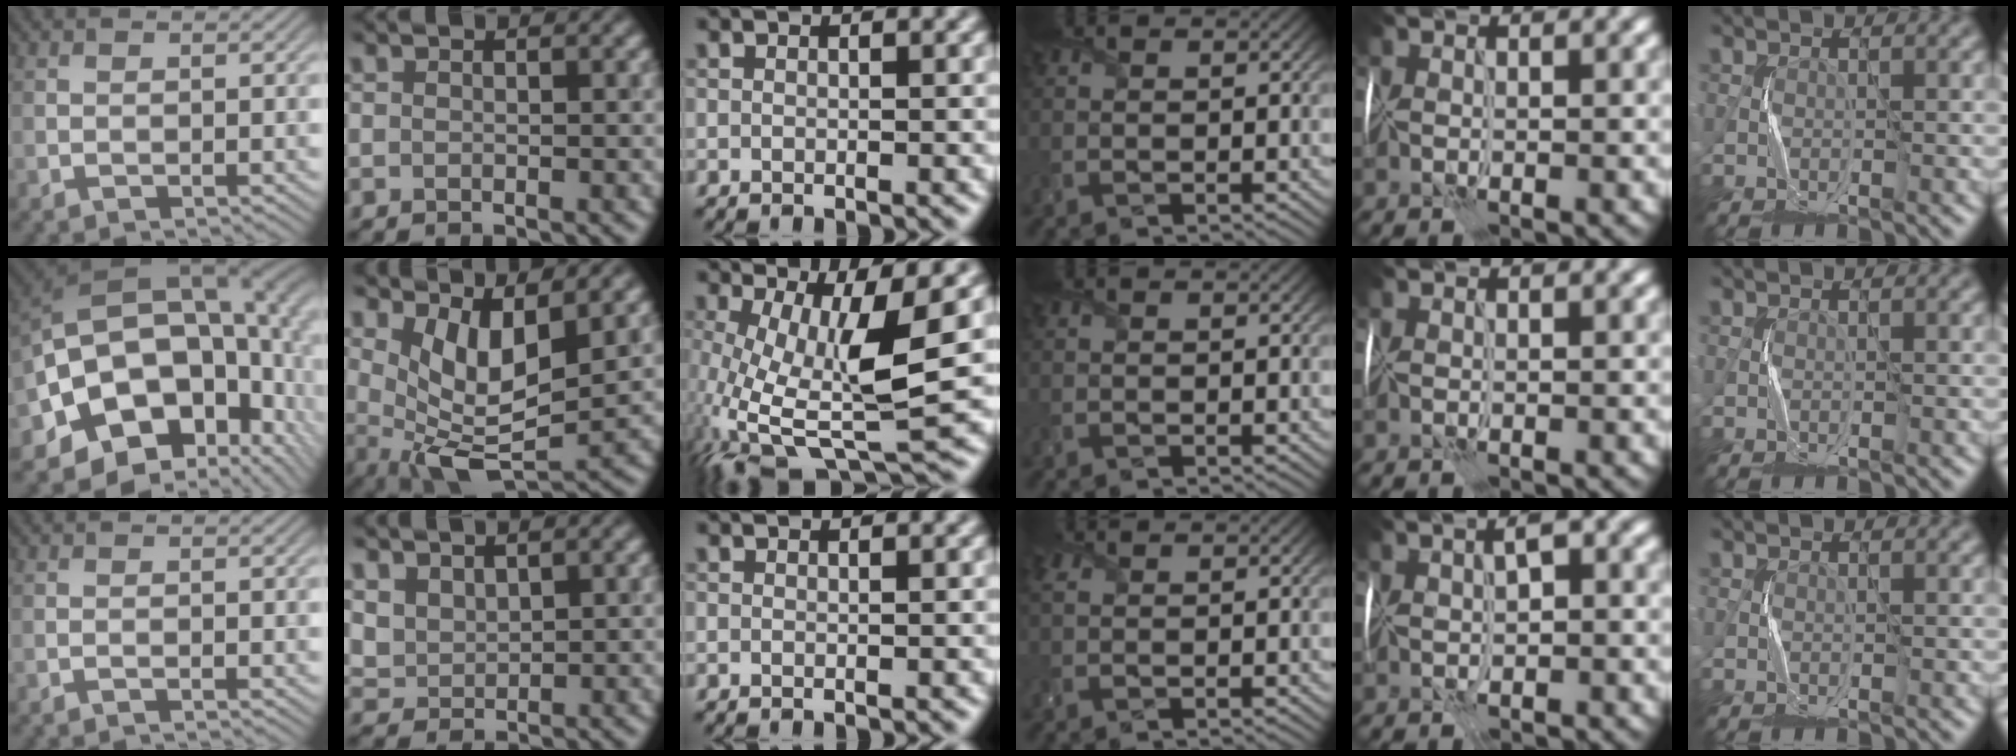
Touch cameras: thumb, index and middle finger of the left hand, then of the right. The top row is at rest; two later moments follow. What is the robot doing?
{"motion": "wrap", "object": "cellophane"}